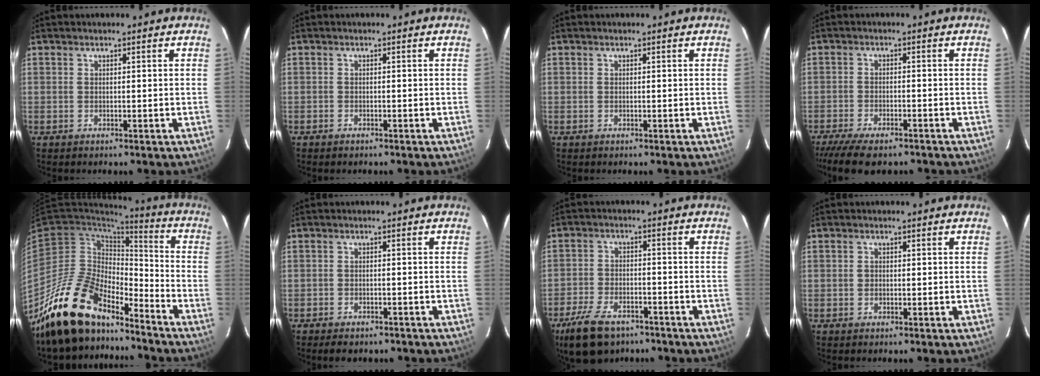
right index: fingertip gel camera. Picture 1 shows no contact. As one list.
[{"total": 1.0, "force": [-0.8, 0.5, 0.1], "torque": [-0.007, 0.002, -0.014]}, {"total": 0.0}, {"total": 10.5, "force": [-8.7, 3.0, 5.1], "torque": [-0.124, -0.031, -0.146]}, {"total": 19.0, "force": [-15.5, 7.6, 7.8], "torque": [-0.151, 0.010, -0.267]}, {"total": 5.1, "force": [-4.1, 2.3, 2.0], "torque": [-0.047, -0.004, -0.056]}, {"total": 12.1, "force": [-8.4, 6.1, 6.1], "torque": [-0.152, -0.008, -0.147]}, {"total": 0.9, "force": [-0.2, 0.8, 0.2], "torque": [-0.001, 0.001, -0.005]}]